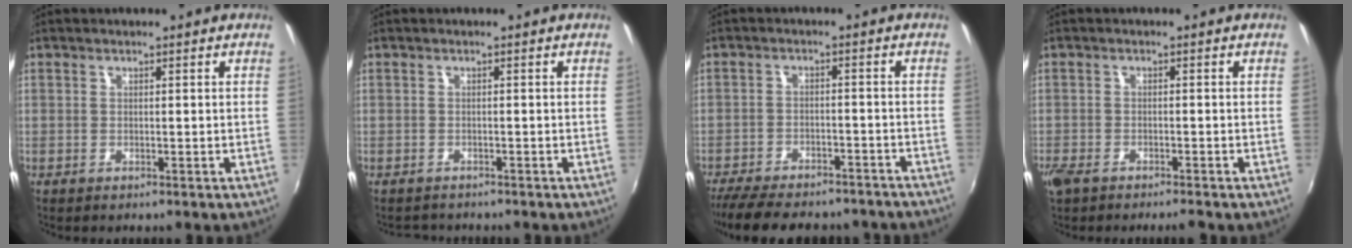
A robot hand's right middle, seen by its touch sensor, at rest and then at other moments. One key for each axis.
{"total": 2.2, "fx": -2.1, "fy": 0.8, "fz": 0.1, "tx": -0.008, "ty": -0.008, "tz": -0.034}
{"total": 19.4, "fx": -16.3, "fy": 6.0, "fz": 8.6, "tx": -0.182, "ty": -0.021, "tz": -0.223}
{"total": 4.7, "fx": -3.6, "fy": 1.4, "fz": 2.6, "tx": -0.071, "ty": -0.016, "tz": -0.070}